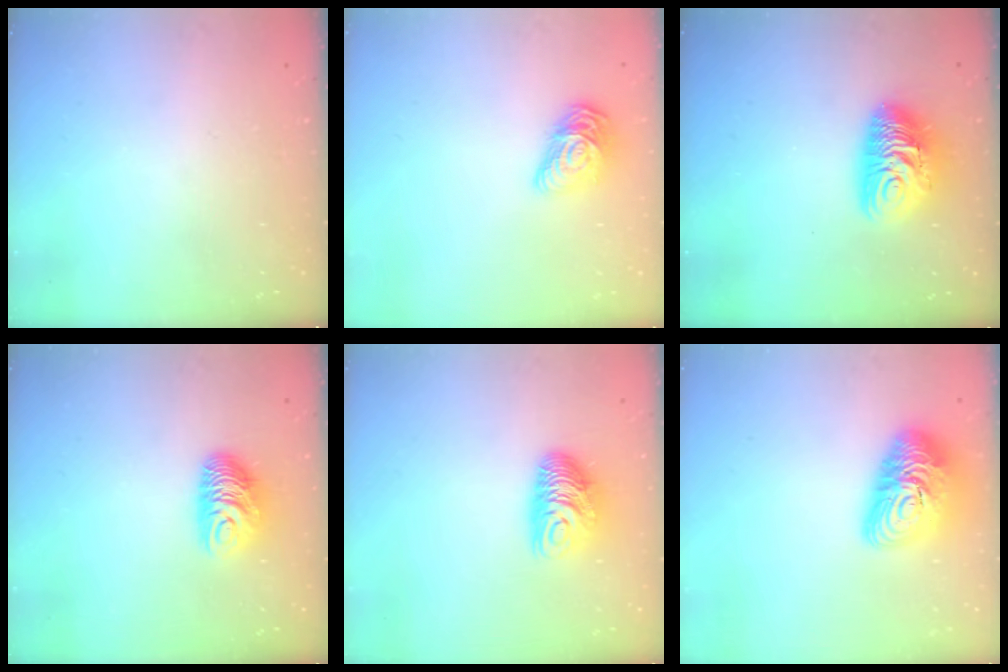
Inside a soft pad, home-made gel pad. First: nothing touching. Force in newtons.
{"total": 11.6, "press": 11.5, "slide": 0.5}
{"total": 11.5, "press": 11.4, "slide": 1.0}
{"total": 9.5, "press": 9.4, "slide": 0.8}
{"total": 10.2, "press": 10.2, "slide": 0.4}
{"total": 16.0, "press": 16.0, "slide": 1.2}